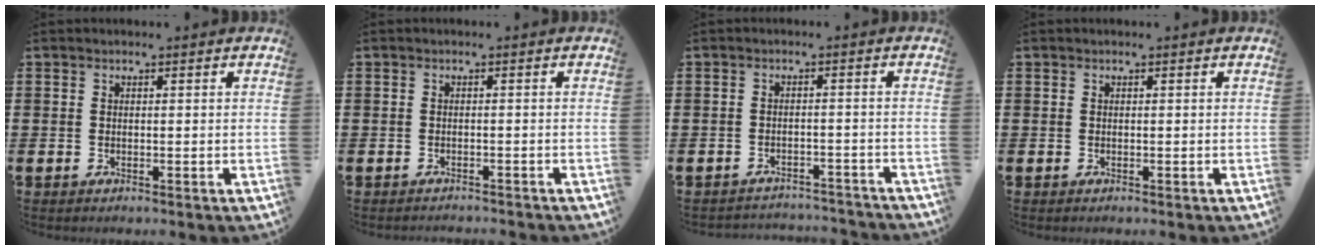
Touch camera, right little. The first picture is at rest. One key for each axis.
{"total": 0.8, "fx": -0.8, "fy": 0.0, "fz": 0.0, "tx": -0.001, "ty": -0.001, "tz": -0.017}
{"total": 2.1, "fx": -2.1, "fy": 0.0, "fz": -0.2, "tx": -0.004, "ty": 0.002, "tz": -0.045}
{"total": 0.0}